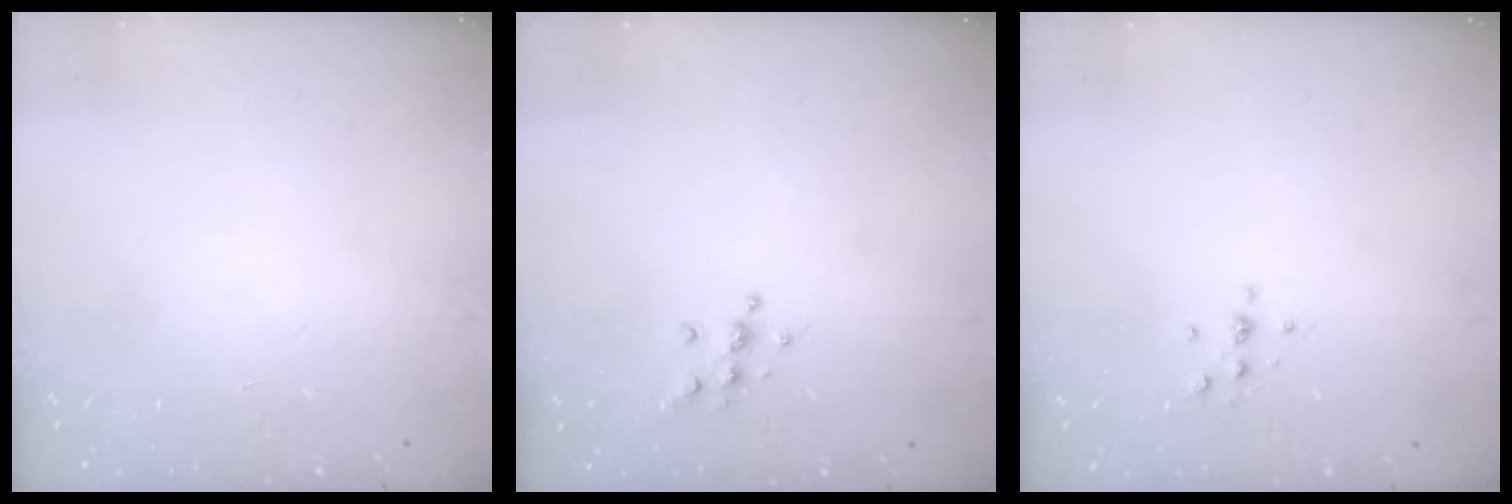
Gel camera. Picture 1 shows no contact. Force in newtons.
{"total": 6.4, "press": 6.3, "slide": 1.2}
{"total": 2.4, "press": 2.4, "slide": 0.3}